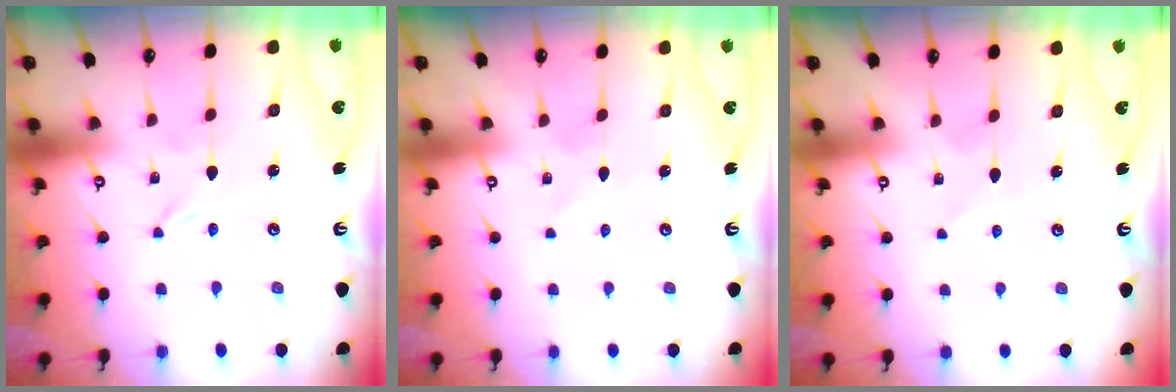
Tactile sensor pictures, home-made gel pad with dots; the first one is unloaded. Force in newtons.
{"total": 2.4, "press": 2.4, "slide": 0.3}
{"total": 1.6, "press": 1.5, "slide": 0.3}